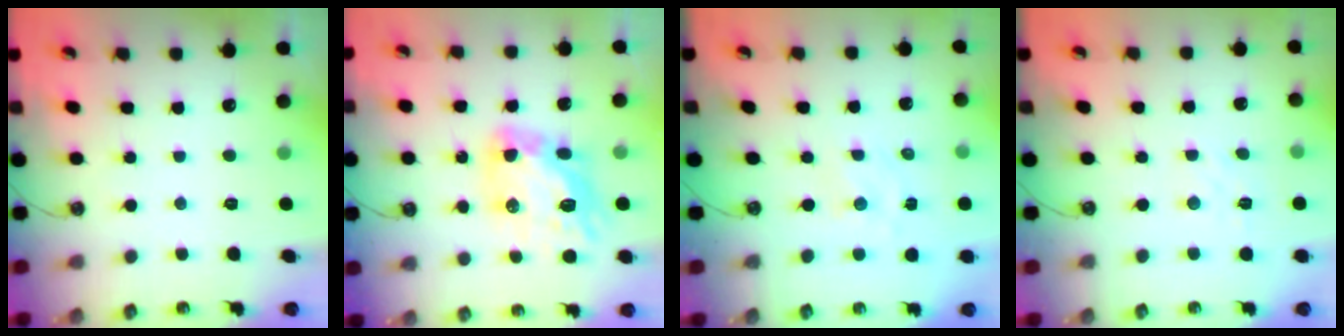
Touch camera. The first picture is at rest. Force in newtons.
{"total": 12.9, "press": 12.8, "slide": 1.6}
{"total": 1.8, "press": 1.7, "slide": 0.3}
{"total": 2.5, "press": 2.4, "slide": 0.4}